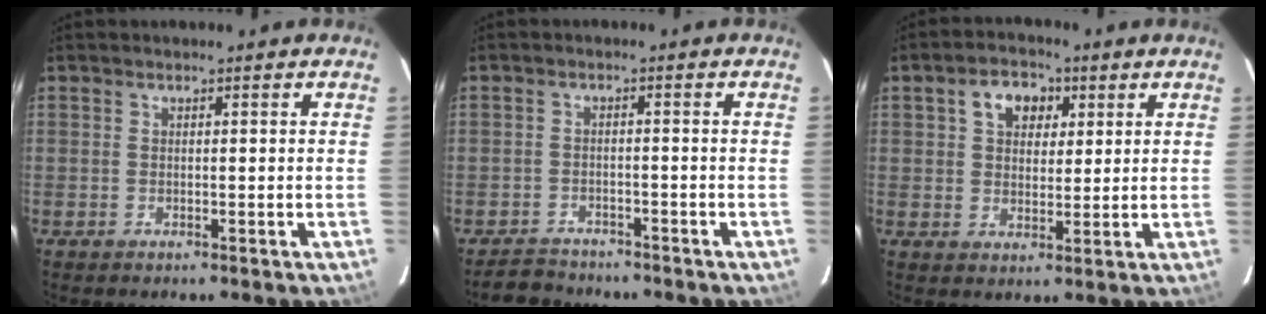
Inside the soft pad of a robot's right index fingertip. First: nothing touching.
{"total": 5.9, "force": [-5.4, 2.4, 0.3], "torque": [-0.024, 0.011, -0.088]}
{"total": 6.8, "force": [2.7, 4.8, 3.9], "torque": [-0.064, 0.022, 0.045]}